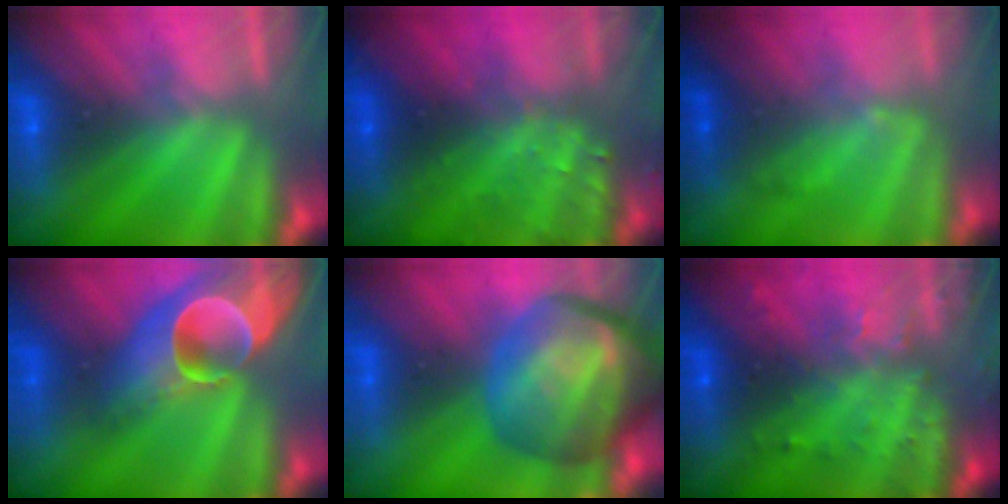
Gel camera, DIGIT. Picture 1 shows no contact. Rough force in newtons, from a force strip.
{"total": 9.1}
{"total": 2.1}
{"total": 8.5}
{"total": 7.1}
{"total": 4.7}